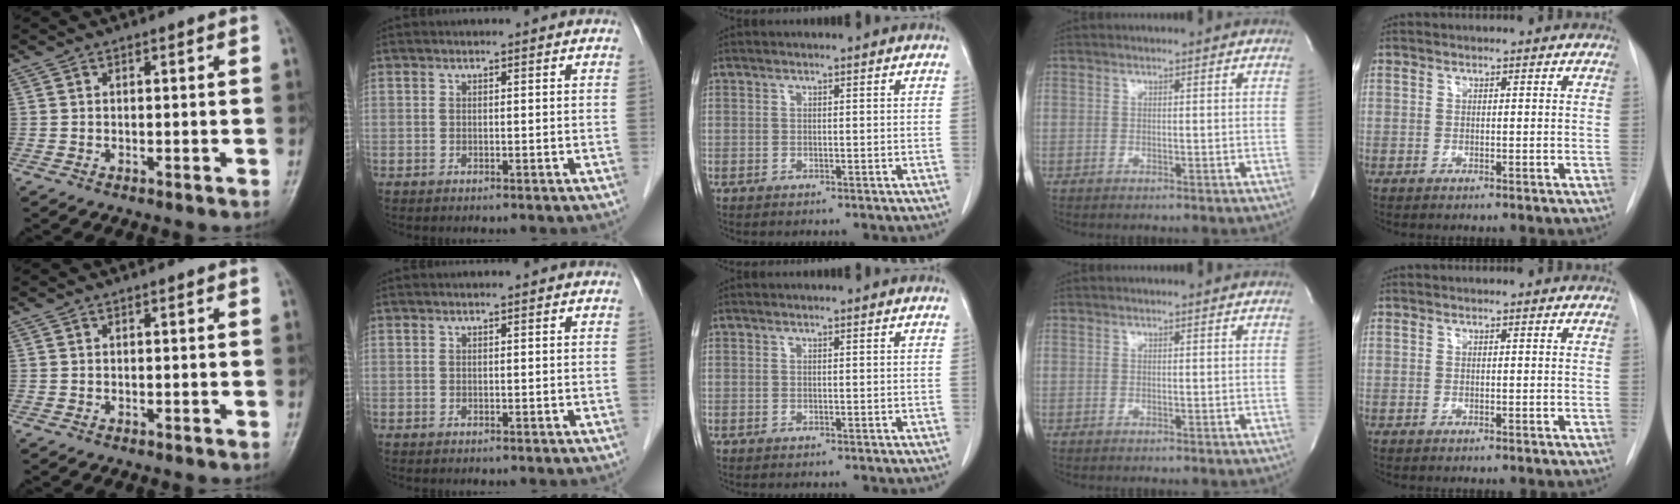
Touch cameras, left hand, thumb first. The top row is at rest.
{}